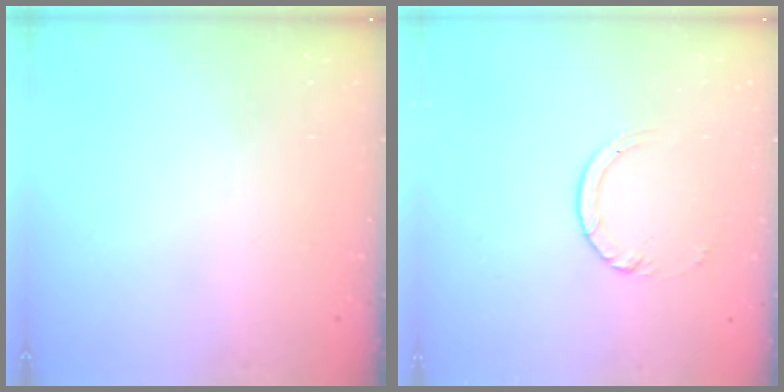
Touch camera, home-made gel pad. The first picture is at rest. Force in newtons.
{"total": 3.0, "press": 2.9, "slide": 0.4}